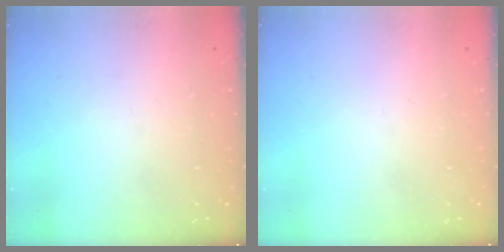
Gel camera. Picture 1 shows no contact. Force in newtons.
{"total": 1.6, "press": 1.6, "slide": 0.1}